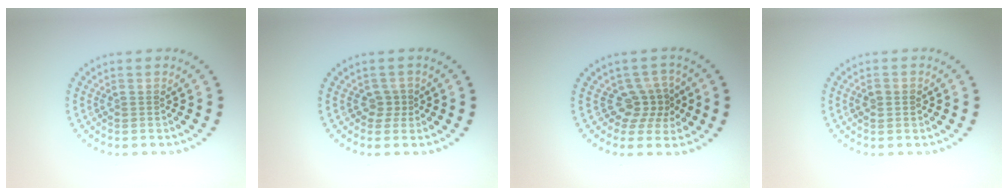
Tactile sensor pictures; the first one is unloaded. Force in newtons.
{"total": 1.2, "press": 1.1, "slide": 0.5}
{"total": 2.9, "press": 2.1, "slide": 1.9}
{"total": 1.6, "press": 1.6, "slide": 0.1}